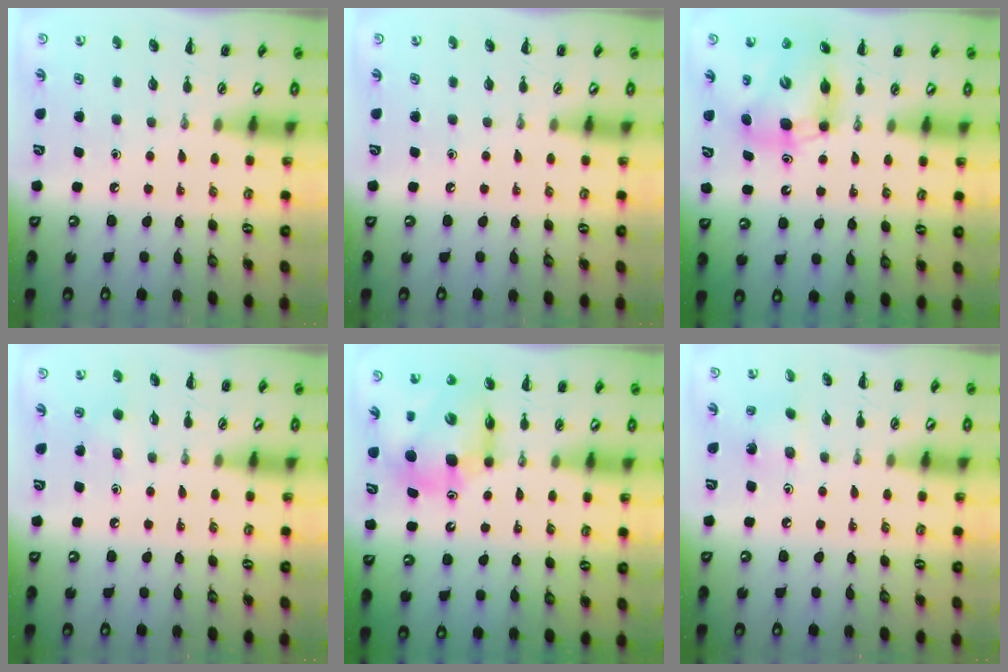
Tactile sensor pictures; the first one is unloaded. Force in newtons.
{"total": 0.0}
{"total": 10.7, "press": 10.3, "slide": 2.8}
{"total": 2.4, "press": 2.3, "slide": 0.8}
{"total": 11.1, "press": 10.6, "slide": 3.5}
{"total": 2.7, "press": 2.6, "slide": 0.7}